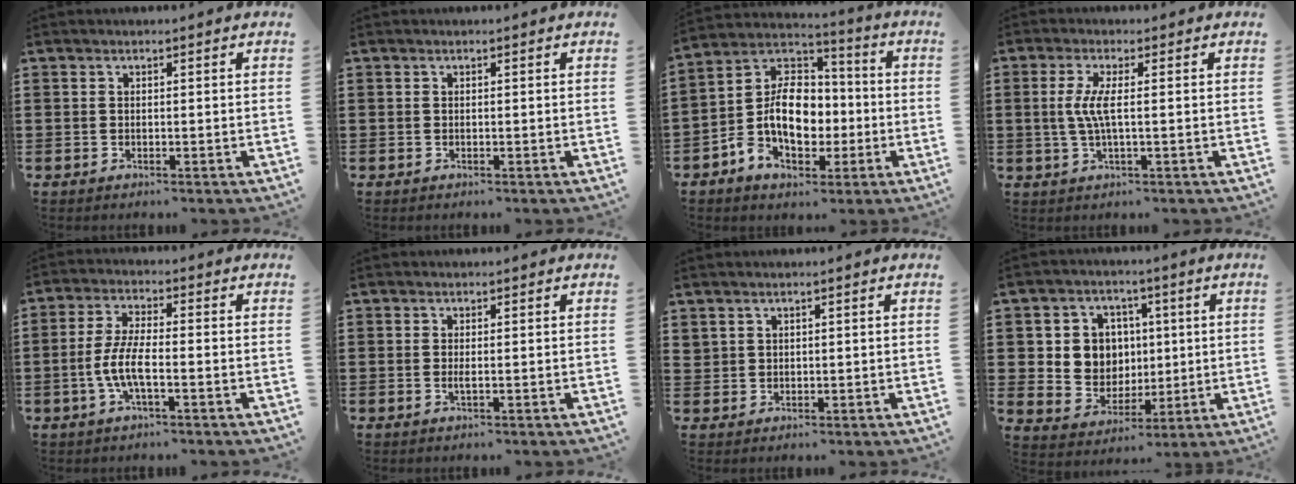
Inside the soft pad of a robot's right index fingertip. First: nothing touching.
{"total": 0.0}
{"total": 11.7, "force": [-2.3, 8.1, 8.1], "torque": [-0.169, 0.012, -0.044]}
{"total": 4.1, "force": [0.1, 0.3, 4.1], "torque": [-0.097, -0.012, -0.008]}
{"total": 5.8, "force": [-1.9, 1.5, 5.3], "torque": [-0.126, -0.010, -0.044]}
{"total": 0.9, "force": [-0.1, 0.1, 0.9], "torque": [-0.018, -0.004, 0.000]}
{"total": 1.4, "force": [1.1, 0.9, 0.1], "torque": [-0.005, 0.003, 0.022]}
{"total": 7.2, "force": [1.6, 6.8, 1.9], "torque": [-0.063, 0.011, 0.031]}